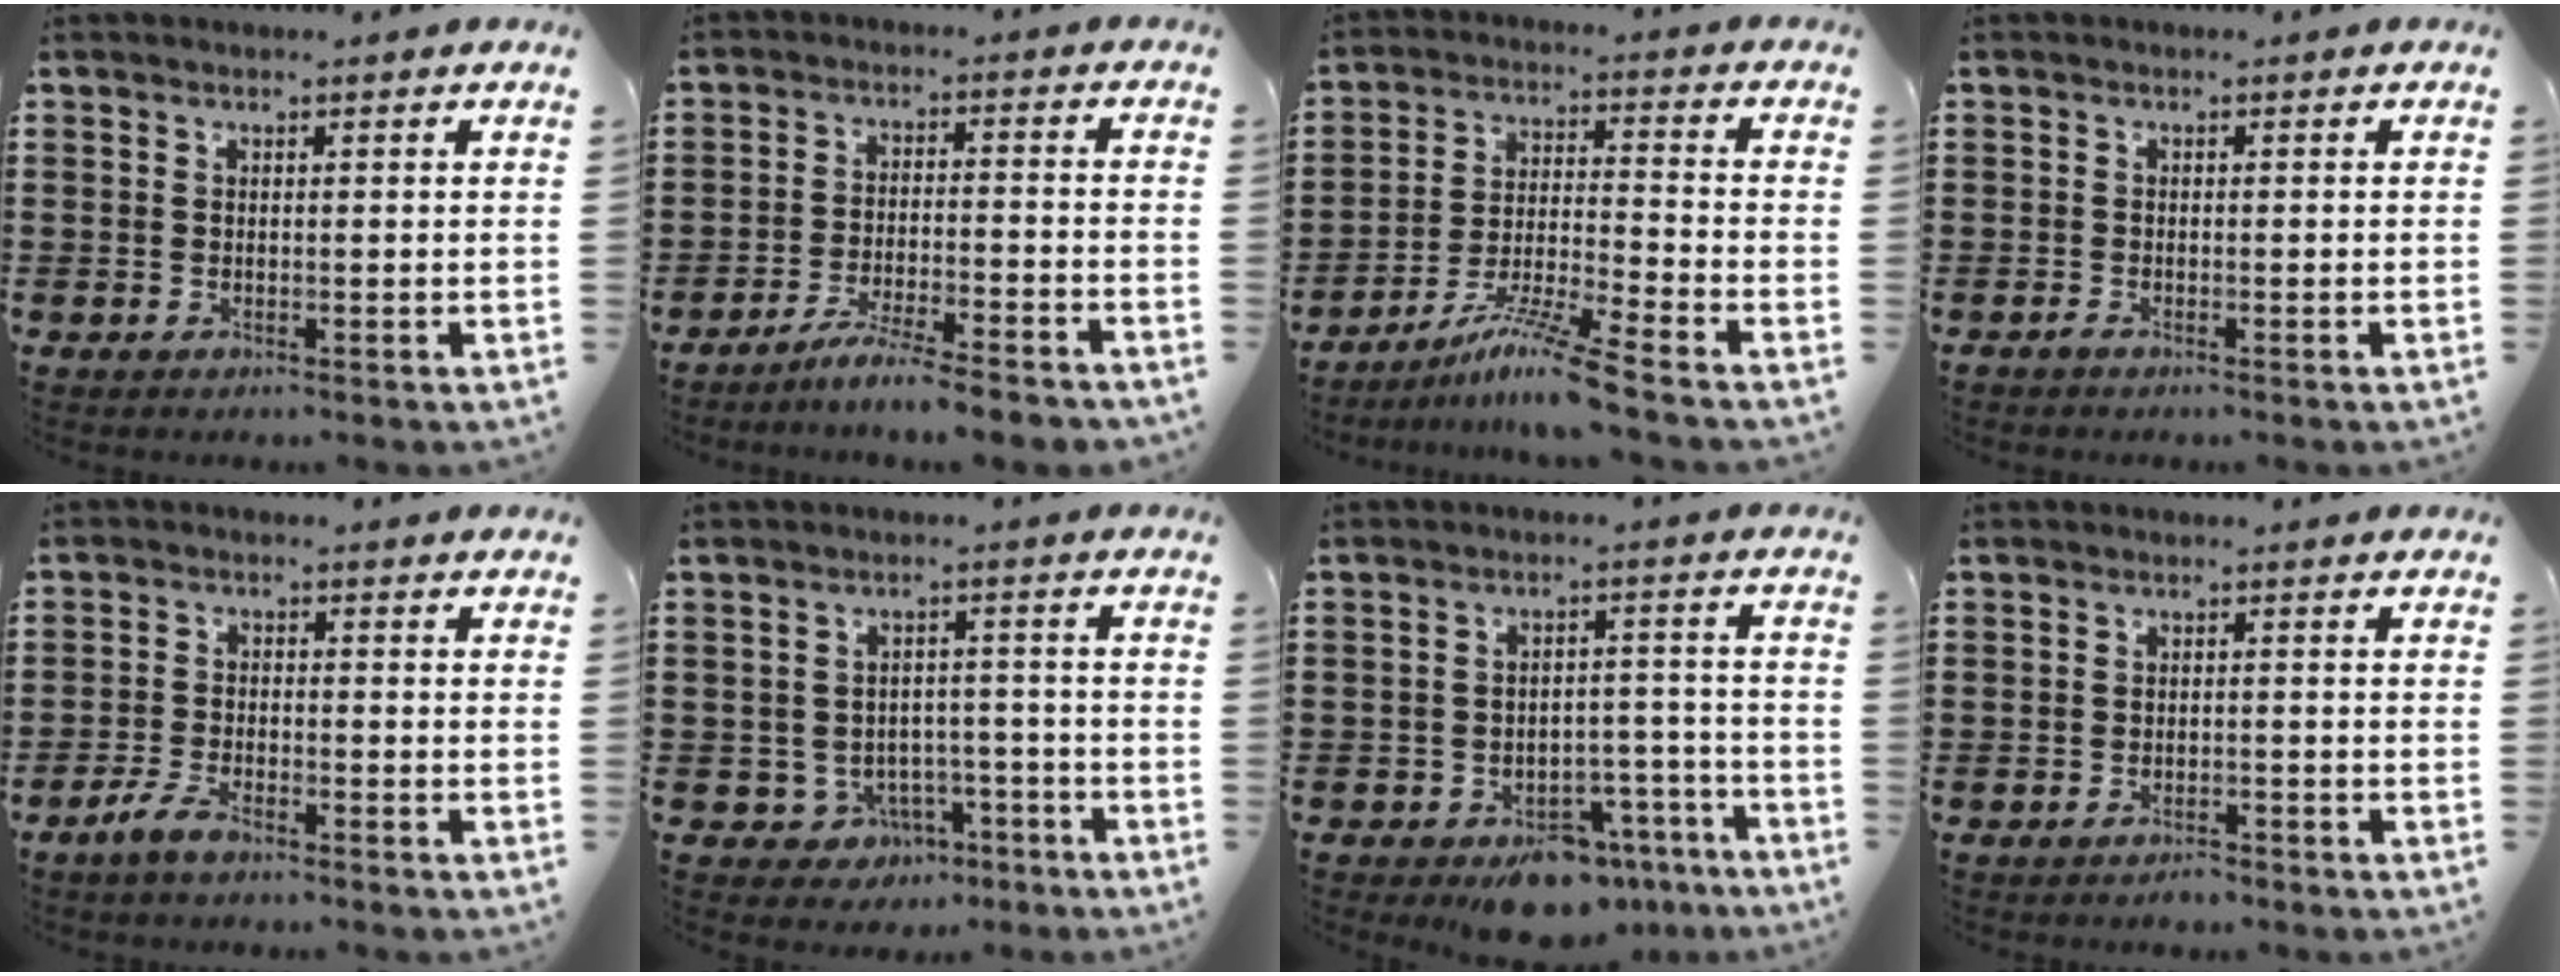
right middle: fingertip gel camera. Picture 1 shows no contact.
{"total": 5.5, "force": [-5.0, -0.4, 2.2], "torque": [-0.049, -0.013, -0.097]}
{"total": 8.6, "force": [-7.0, -0.8, 4.9], "torque": [-0.097, -0.013, -0.135]}
{"total": 0.6, "force": [-0.5, 0.1, 0.2], "torque": [-0.006, -0.004, -0.009]}
{"total": 3.6, "force": [-2.7, 1.0, 2.1], "torque": [-0.057, 0.000, -0.059]}
{"total": 3.8, "force": [-2.7, 2.5, 0.9], "torque": [-0.028, 0.008, -0.055]}
{"total": 6.7, "force": [-5.6, 2.6, 2.7], "torque": [-0.034, 0.027, -0.101]}
{"total": 1.6, "force": [-1.5, 0.3, 0.0], "torque": [-0.006, 0.001, -0.033]}